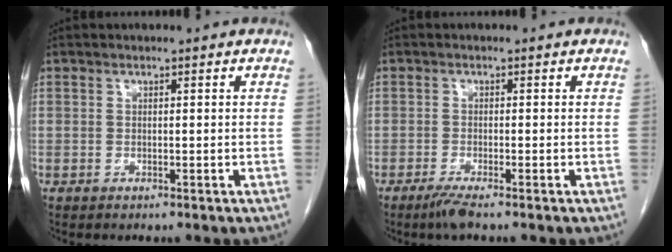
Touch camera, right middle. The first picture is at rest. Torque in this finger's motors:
{"motor_torque": [0.35, -0.59, 0.00, 0.01]}